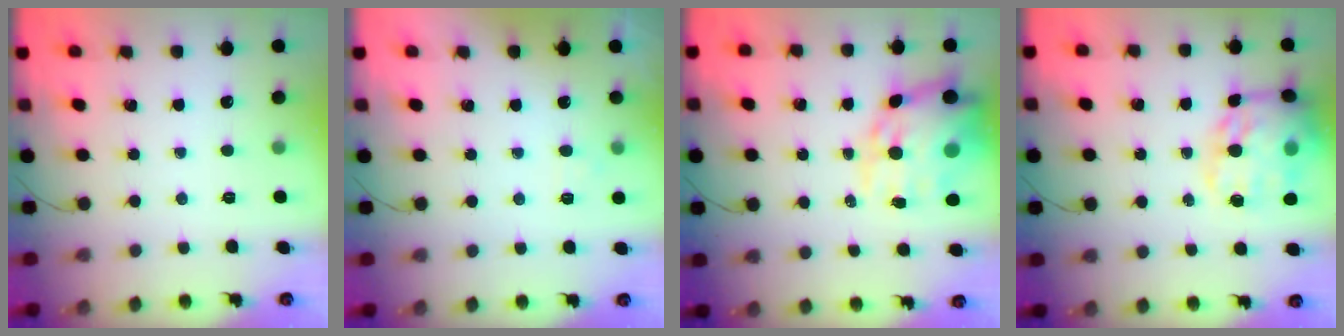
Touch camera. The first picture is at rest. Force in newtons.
{"total": 3.1, "press": 2.9, "slide": 1.0}
{"total": 19.4, "press": 18.8, "slide": 4.8}
{"total": 23.4, "press": 23.1, "slide": 3.5}